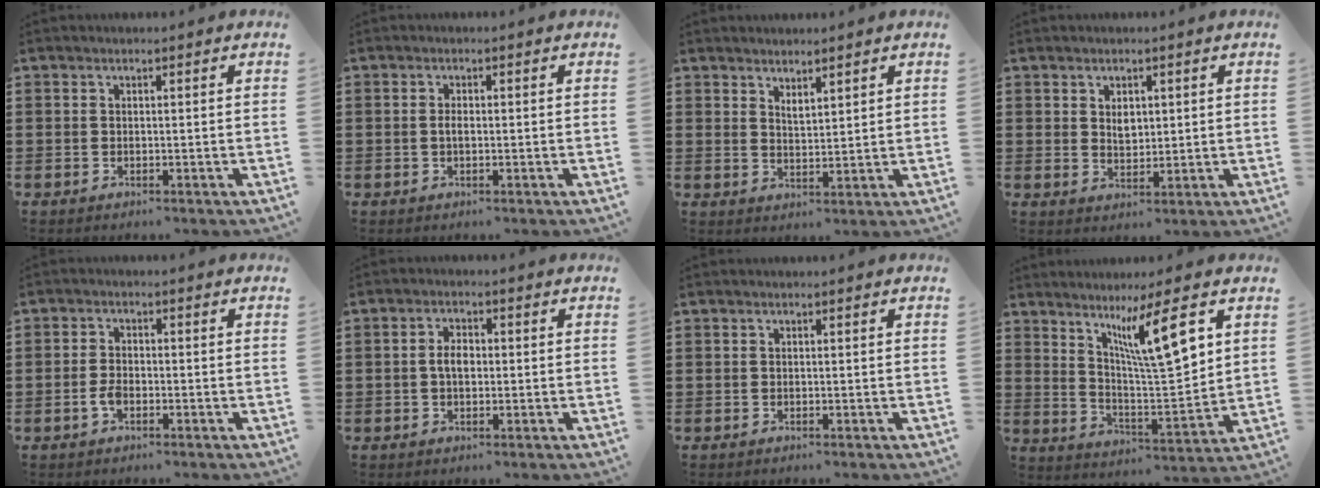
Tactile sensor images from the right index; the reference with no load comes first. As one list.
[{"total": 1.4, "force": [-0.2, 0.5, 1.3], "torque": [-0.025, 0.001, -0.004]}, {"total": 2.1, "force": [2.0, 0.3, 0.4], "torque": [-0.012, 0.001, 0.039]}, {"total": 2.4, "force": [1.0, 1.6, 1.5], "torque": [-0.027, 0.002, 0.017]}, {"total": 2.7, "force": [-1.0, 1.4, 2.0], "torque": [-0.053, -0.003, -0.023]}, {"total": 2.8, "force": [-0.1, 1.6, 2.4], "torque": [-0.045, 0.006, -0.004]}, {"total": 0.0}, {"total": 11.1, "force": [5.7, 1.4, 9.4], "torque": [-0.167, -0.020, 0.091]}]